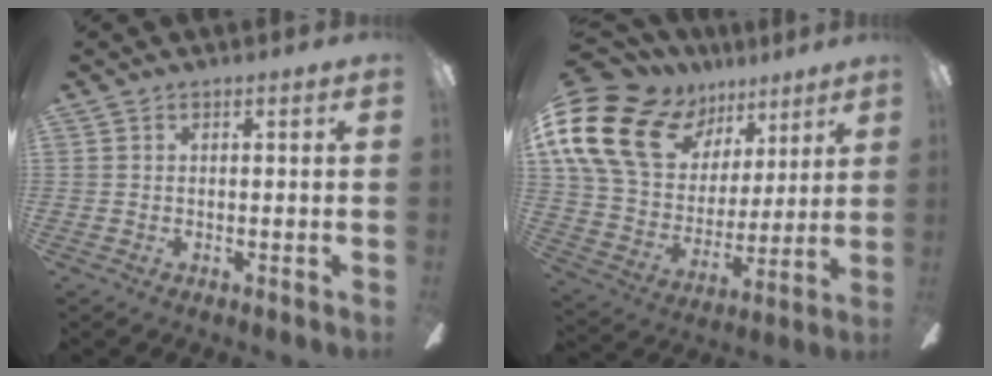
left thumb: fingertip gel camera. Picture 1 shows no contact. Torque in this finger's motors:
{"motor_torque": [2.63, 2.37, 1.39, -1.38, 0.66]}